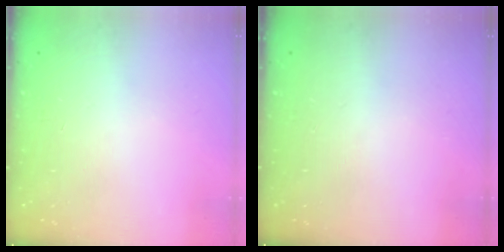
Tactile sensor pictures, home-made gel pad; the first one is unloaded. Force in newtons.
{"total": 0.0}